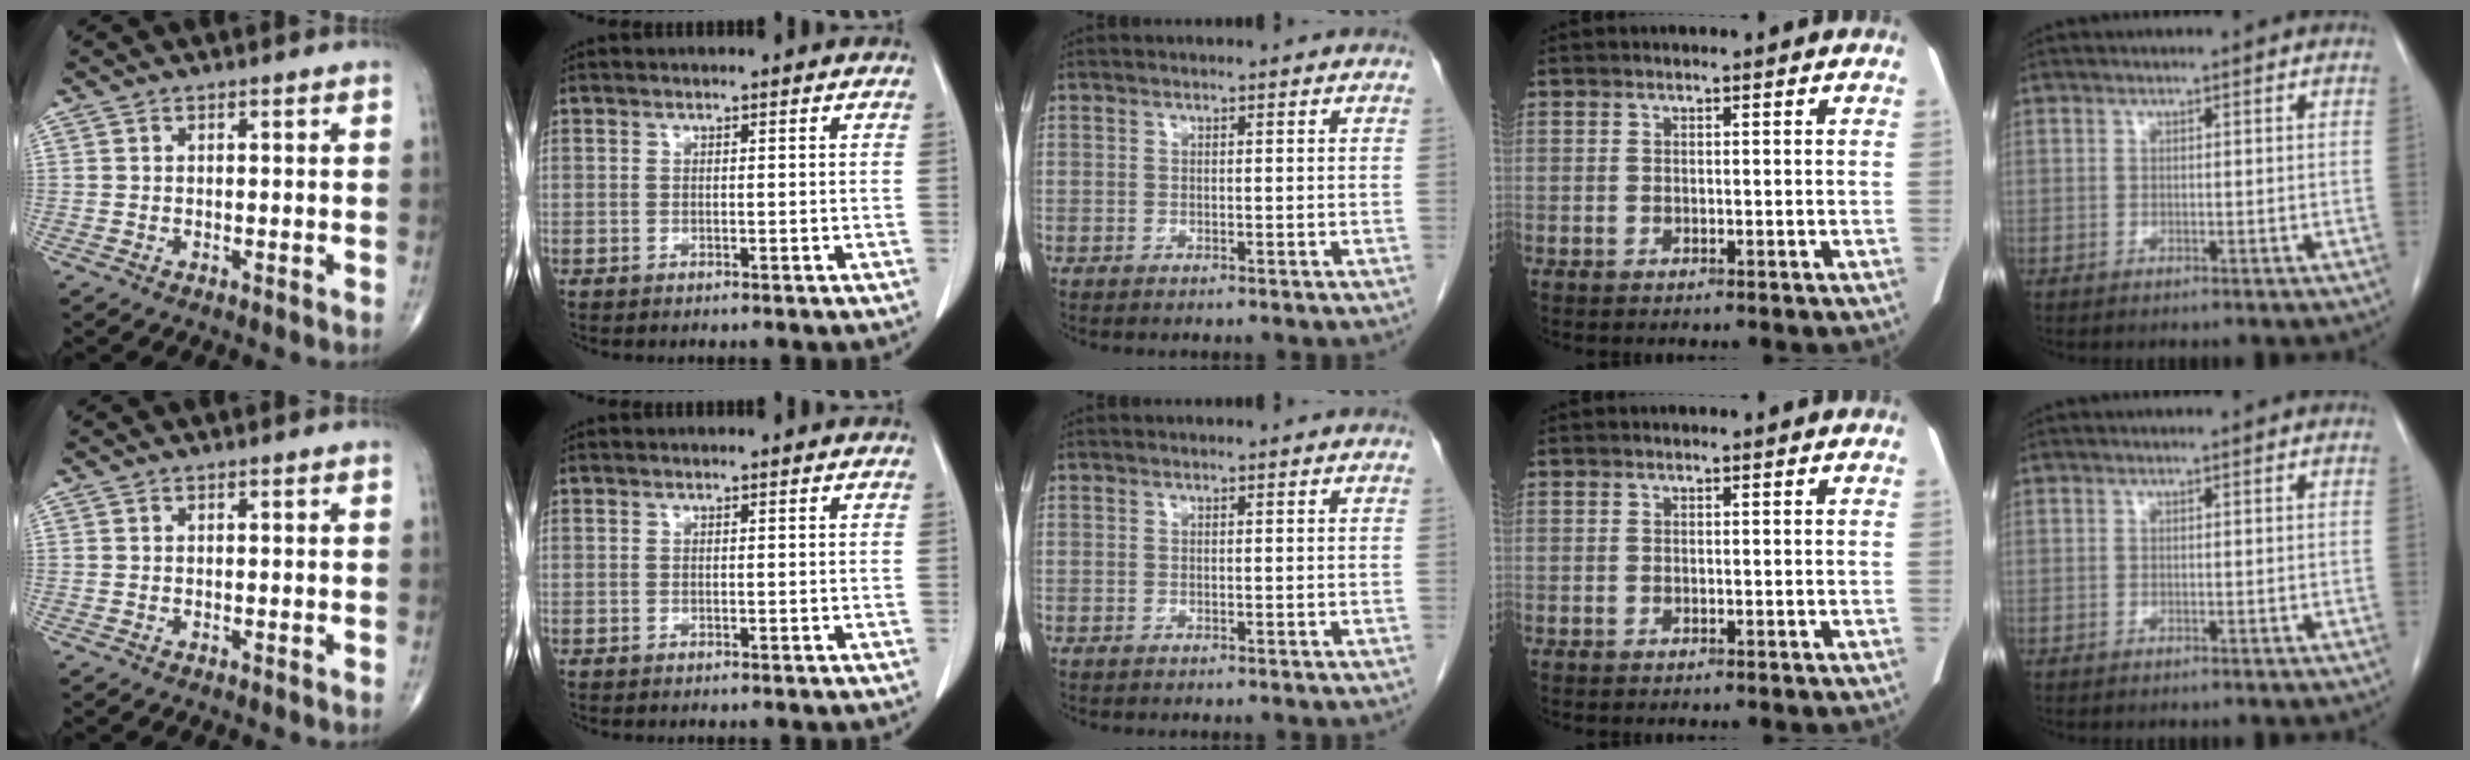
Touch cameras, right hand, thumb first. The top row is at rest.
{}